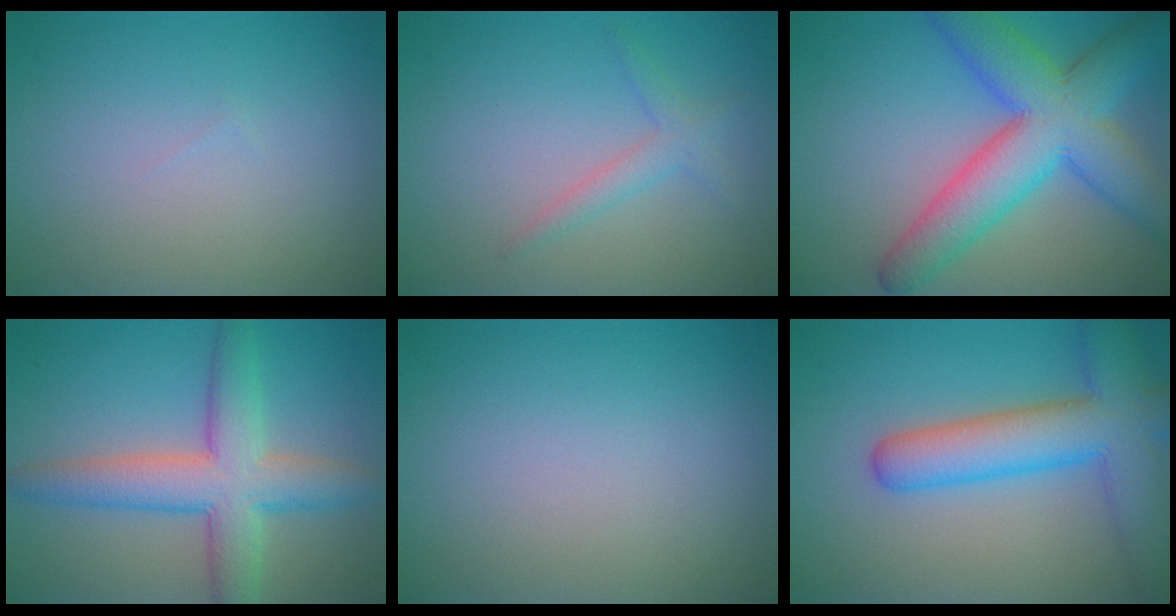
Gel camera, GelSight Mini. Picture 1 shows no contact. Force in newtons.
{"total": 1.8, "press": 1.8, "slide": 0.1}
{"total": 9.6, "press": 9.6, "slide": 0.4}
{"total": 6.7, "press": 6.7, "slide": 0.2}
{"total": 0.0}
{"total": 8.4, "press": 8.4, "slide": 0.3}